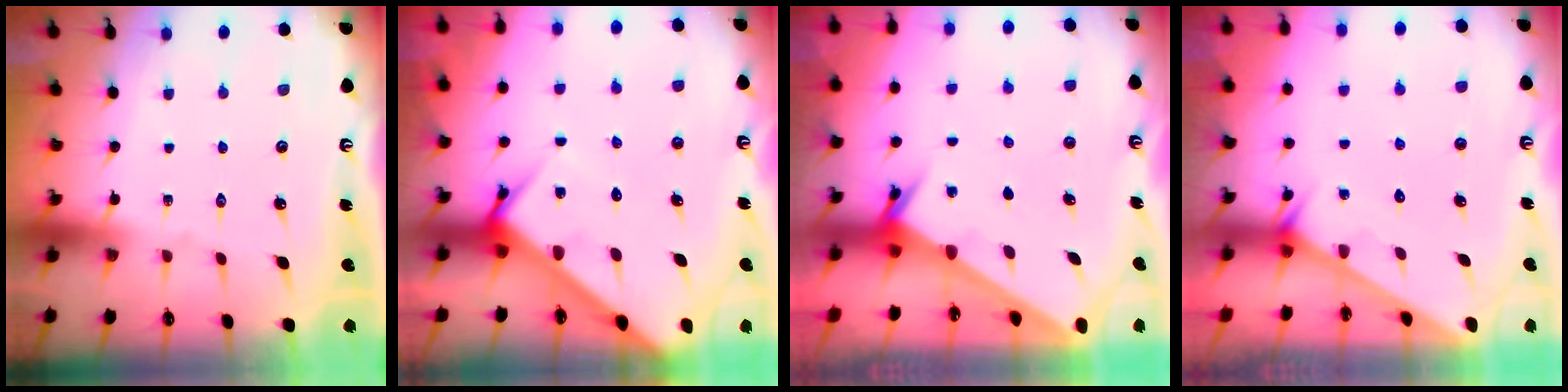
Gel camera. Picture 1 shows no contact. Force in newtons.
{"total": 6.1, "press": 6.1, "slide": 0.6}
{"total": 2.6, "press": 2.6, "slide": 0.2}
{"total": 1.8, "press": 1.8, "slide": 0.1}